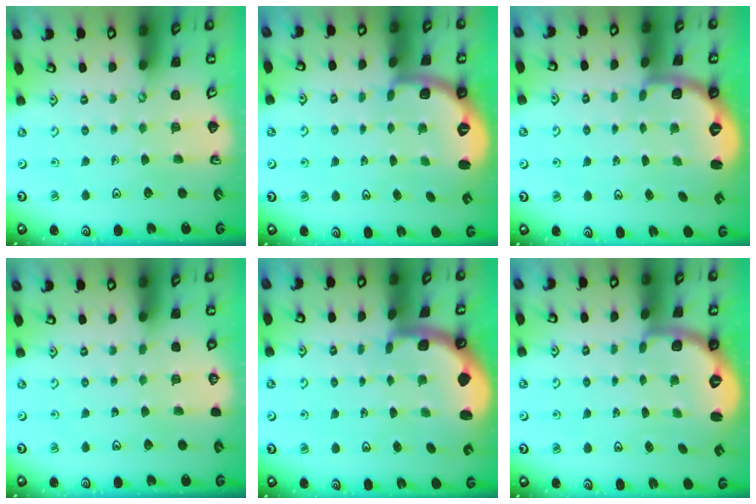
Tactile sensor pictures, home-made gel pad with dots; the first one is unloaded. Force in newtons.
{"total": 2.5, "press": 2.0, "slide": 1.6}
{"total": 2.5, "press": 1.9, "slide": 1.6}
{"total": 0.0}
{"total": 1.6, "press": 1.6, "slide": 0.2}
{"total": 2.8, "press": 1.7, "slide": 2.1}